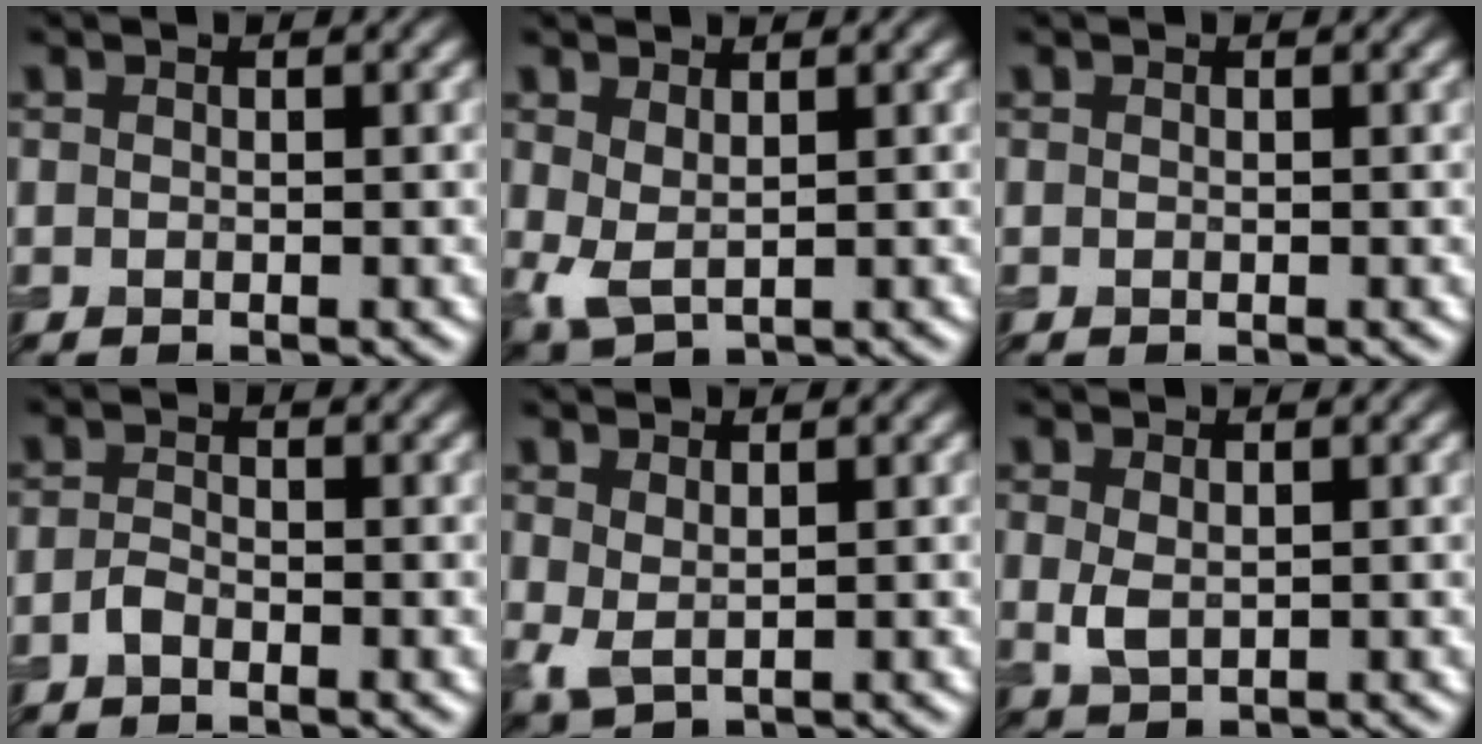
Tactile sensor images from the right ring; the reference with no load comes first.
{"total": 2.3, "force": [0.7, 1.1, 1.9], "torque": [-0.045, -0.007, 0.019]}
{"total": 0.0}
{"total": 1.1, "force": [-0.8, 0.5, 0.7], "torque": [-0.016, 0.003, -0.018]}
{"total": 1.9, "force": [0.8, 0.8, 1.5], "torque": [-0.036, -0.005, 0.019]}
{"total": 1.8, "force": [0.3, 1.0, 1.5], "torque": [-0.035, -0.001, 0.010]}